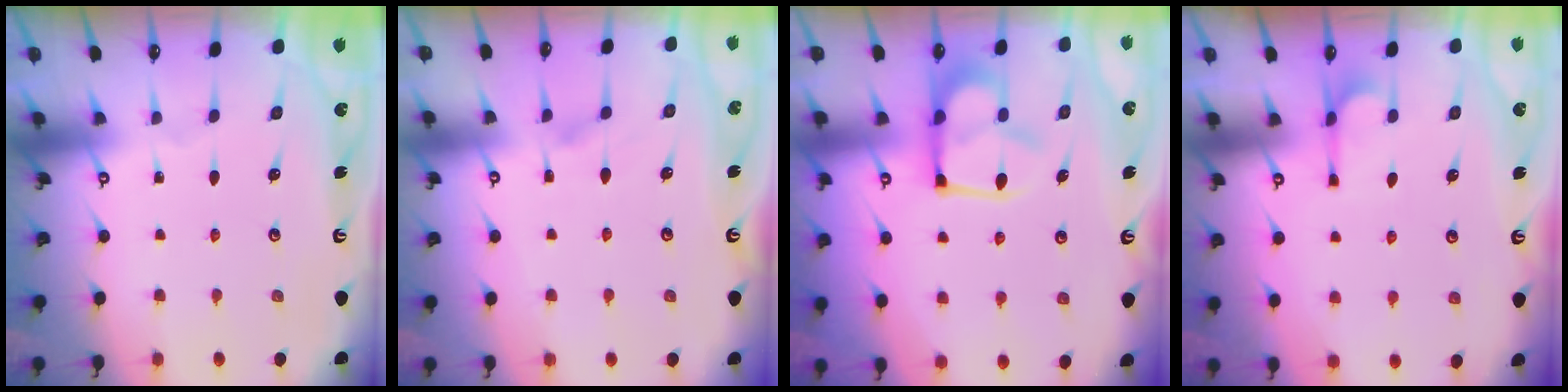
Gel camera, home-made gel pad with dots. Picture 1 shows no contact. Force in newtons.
{"total": 1.8, "press": 1.6, "slide": 0.9}
{"total": 5.5, "press": 5.3, "slide": 1.2}
{"total": 1.4, "press": 0.8, "slide": 1.2}